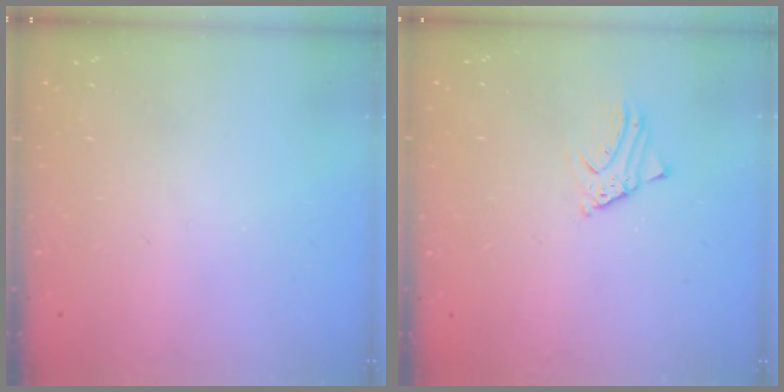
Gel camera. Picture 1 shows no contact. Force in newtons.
{"total": 2.4, "press": 2.4, "slide": 0.1}